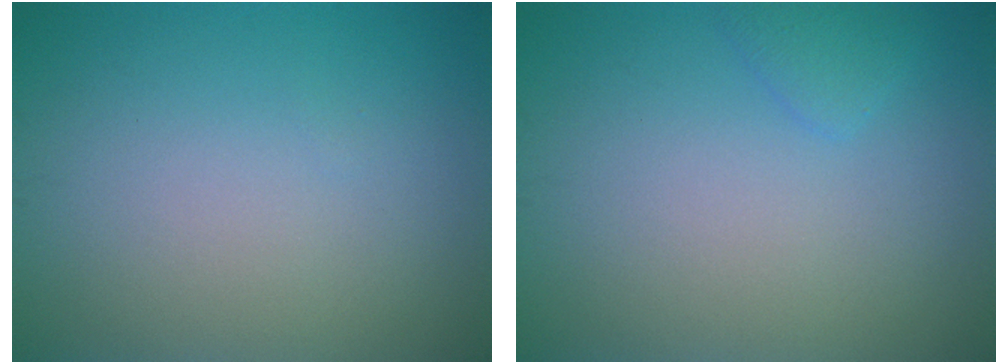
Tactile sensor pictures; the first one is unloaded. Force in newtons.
{"total": 1.1, "press": 1.1, "slide": 0.0}